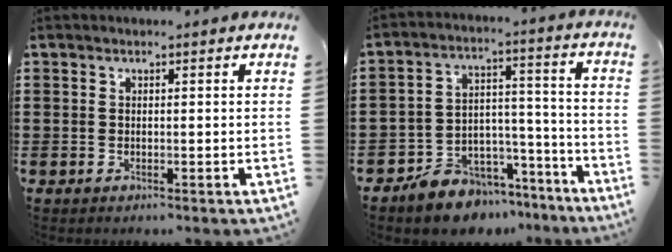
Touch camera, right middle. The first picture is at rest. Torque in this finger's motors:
{"motor_torque": [1.46, -0.68, 0.13, 0.05]}